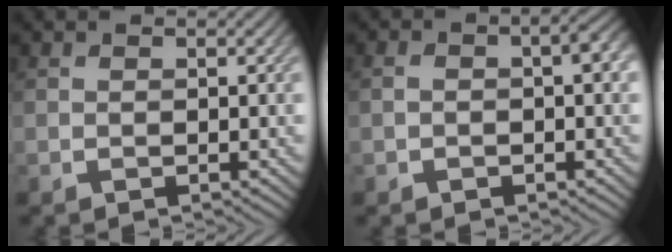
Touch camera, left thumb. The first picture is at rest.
{"total": 2.9, "force": [-0.3, 1.5, 2.5], "torque": [-0.043, 0.004, -0.007]}